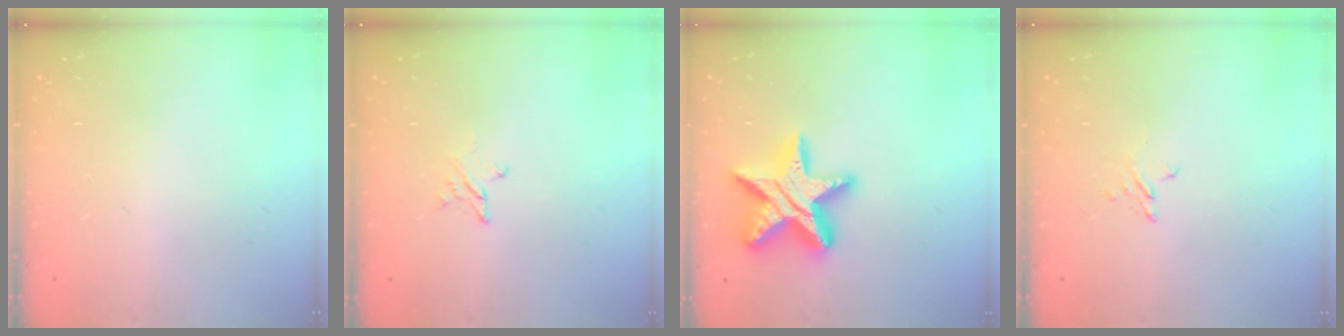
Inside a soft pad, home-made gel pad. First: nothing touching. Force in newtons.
{"total": 2.5, "press": 2.5, "slide": 0.1}
{"total": 18.7, "press": 18.6, "slide": 1.1}
{"total": 2.4, "press": 2.4, "slide": 0.2}